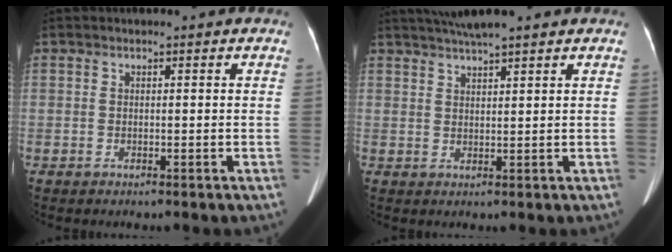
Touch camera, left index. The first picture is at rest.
{"total": 6.1, "force": [5.2, -0.4, 3.2], "torque": [-0.058, 0.030, 0.089]}